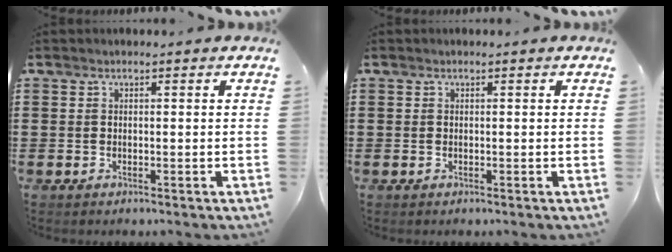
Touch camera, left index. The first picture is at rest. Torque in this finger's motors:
{"motor_torque": [0.09, -0.04, -0.01, -0.01]}